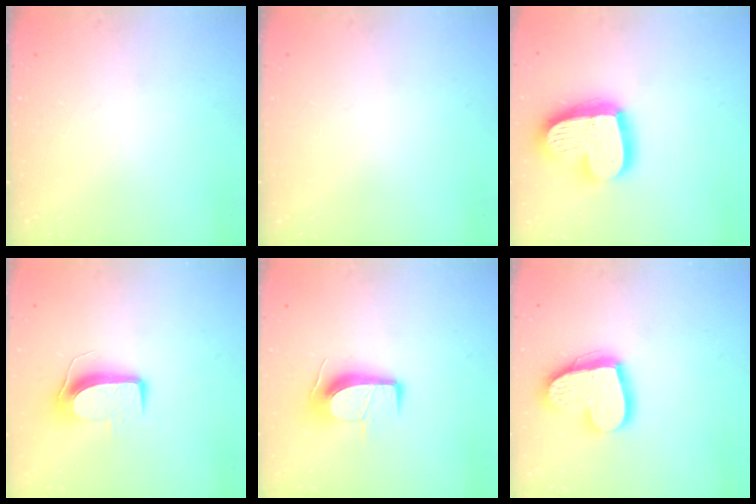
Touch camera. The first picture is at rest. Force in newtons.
{"total": 0.0}
{"total": 19.4, "press": 19.3, "slide": 1.5}
{"total": 9.0, "press": 9.0, "slide": 0.2}
{"total": 10.2, "press": 10.2, "slide": 0.8}
{"total": 16.9, "press": 16.8, "slide": 1.6}